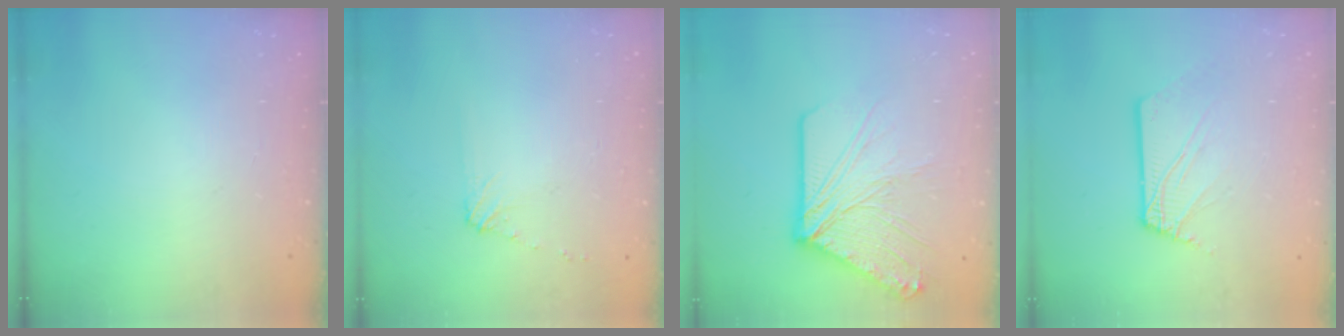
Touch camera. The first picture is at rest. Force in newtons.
{"total": 4.8, "press": 4.7, "slide": 0.7}
{"total": 17.8, "press": 17.7, "slide": 2.0}
{"total": 3.2, "press": 3.2, "slide": 0.3}